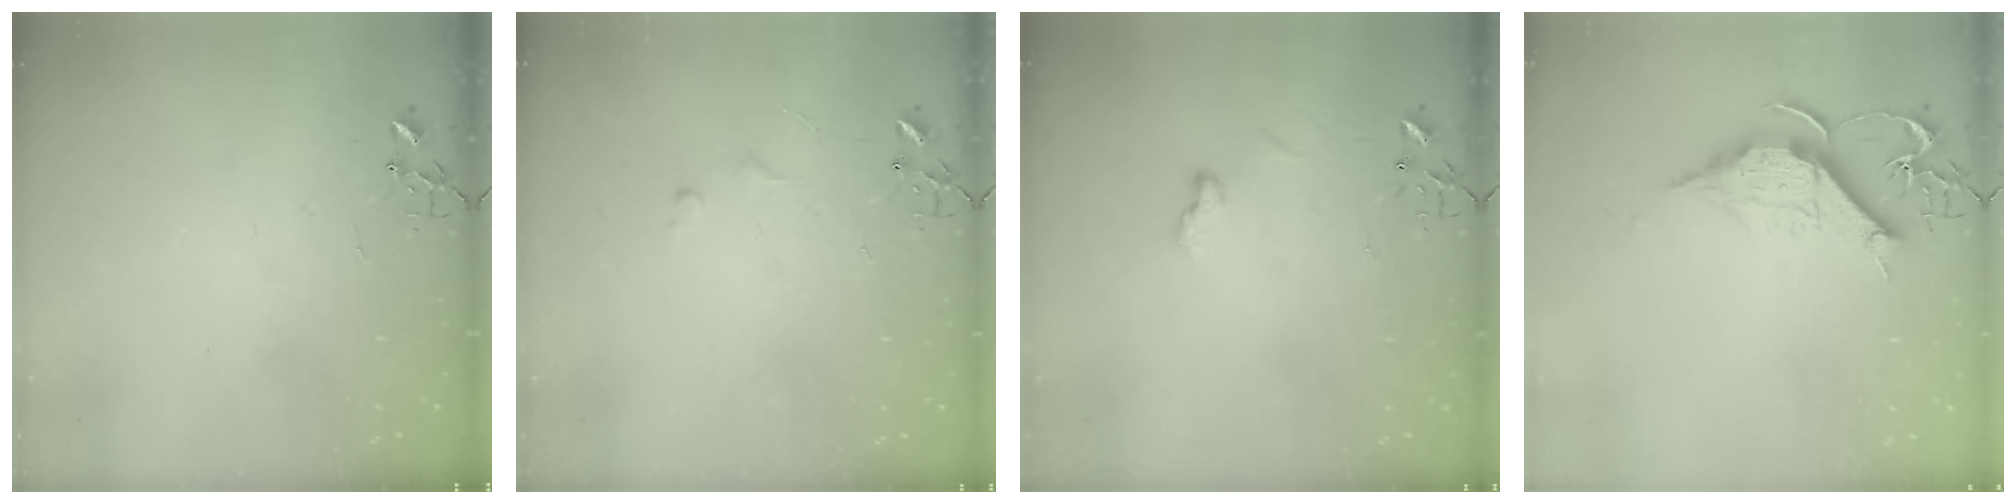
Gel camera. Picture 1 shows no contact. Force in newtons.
{"total": 5.3, "press": 5.3, "slide": 0.6}
{"total": 5.2, "press": 5.2, "slide": 0.6}
{"total": 11.7, "press": 11.6, "slide": 1.3}